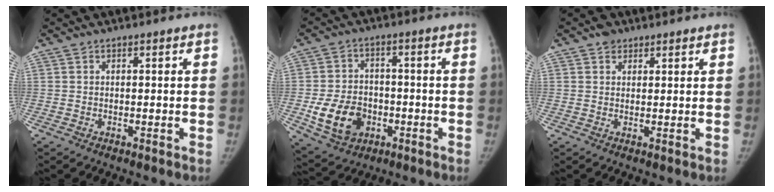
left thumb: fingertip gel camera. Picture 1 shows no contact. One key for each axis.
{"total": 11.5, "fx": -3.2, "fy": 8.8, "fz": 6.7, "tx": -0.097, "ty": 0.011, "tz": -0.047}
{"total": 2.7, "fx": 1.7, "fy": 1.9, "fz": 0.7, "tx": 0.008, "ty": -0.007, "tz": 0.023}